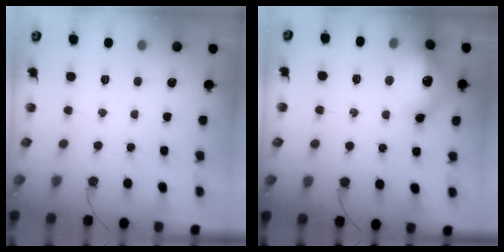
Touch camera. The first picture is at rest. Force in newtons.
{"total": 15.1, "press": 15.1, "slide": 1.4}